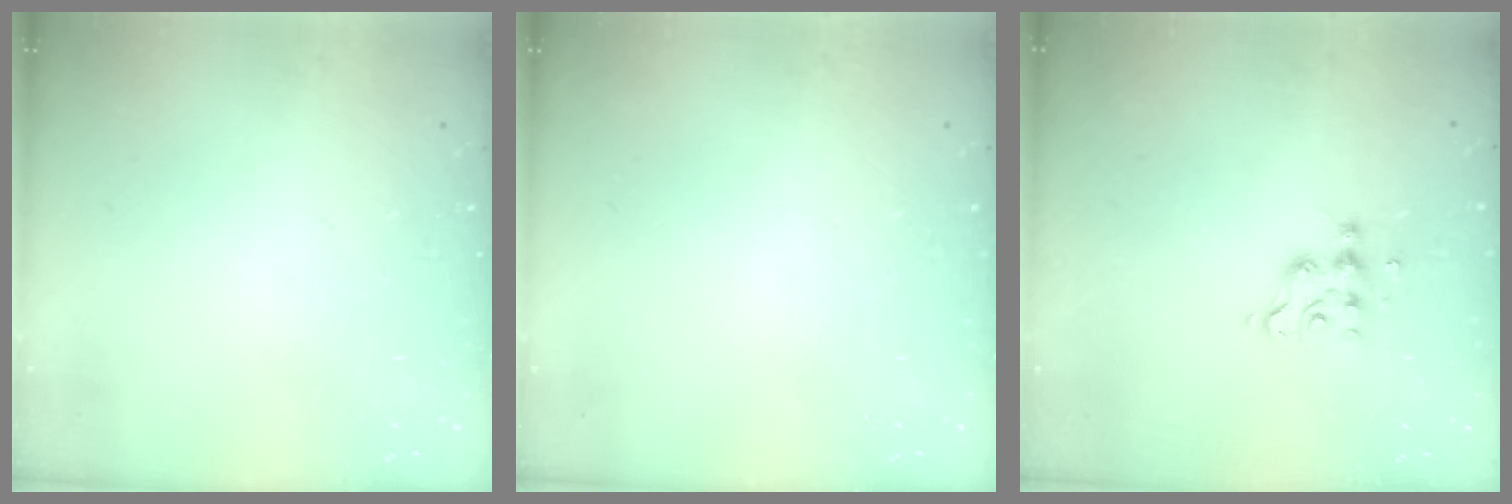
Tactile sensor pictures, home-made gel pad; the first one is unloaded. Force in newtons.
{"total": 0.0}
{"total": 6.1, "press": 6.1, "slide": 0.6}